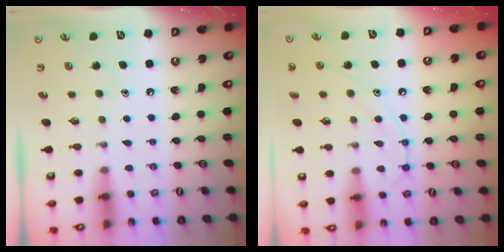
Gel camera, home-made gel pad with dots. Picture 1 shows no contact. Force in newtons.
{"total": 11.6, "press": 11.5, "slide": 1.0}